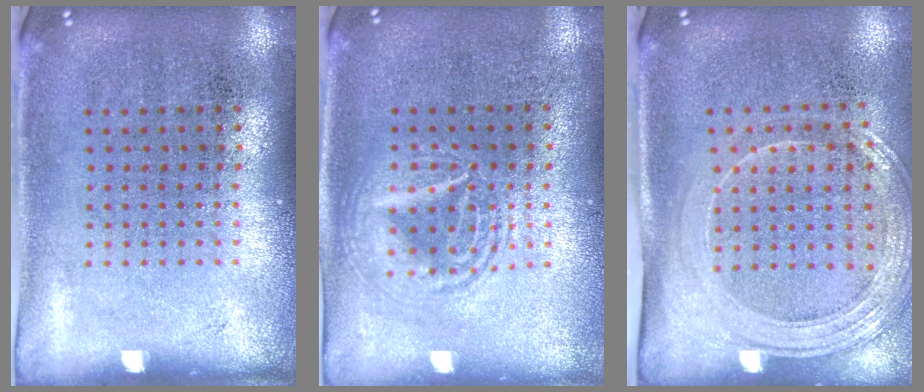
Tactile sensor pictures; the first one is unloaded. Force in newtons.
{"total": 2.7, "press": 2.7, "slide": 0.3}
{"total": 1.9, "press": 1.7, "slide": 0.9}